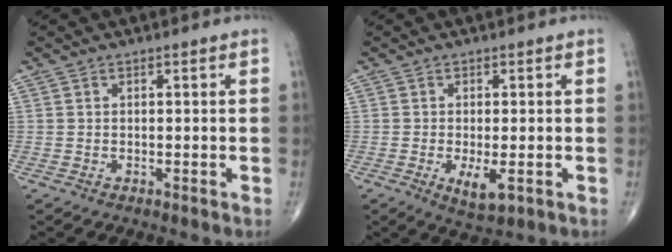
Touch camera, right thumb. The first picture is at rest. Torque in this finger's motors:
{"motor_torque": [-0.09, 0.18, -0.07, -0.05, -0.03]}